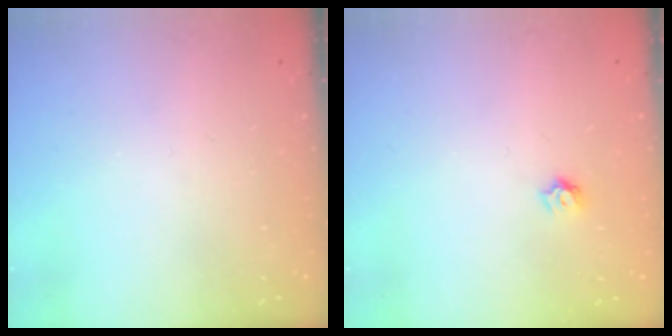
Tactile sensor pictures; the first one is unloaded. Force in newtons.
{"total": 4.2, "press": 4.2, "slide": 0.4}